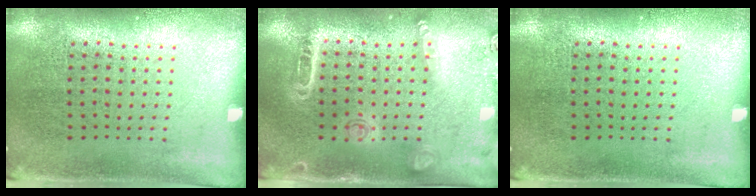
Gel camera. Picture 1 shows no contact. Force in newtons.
{"total": 1.5, "press": 1.4, "slide": 0.6}
{"total": 0.0}